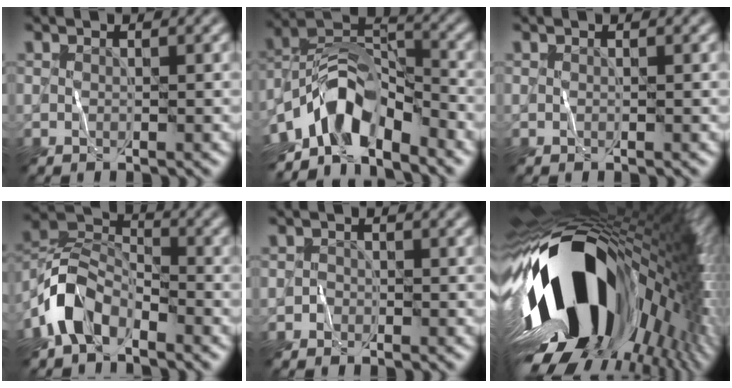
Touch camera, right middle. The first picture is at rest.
{"total": 8.9, "force": [-5.6, 4.0, 5.6], "torque": [-0.087, 0.009, -0.114]}
{"total": 0.0}
{"total": 5.6, "force": [-3.5, 3.3, 2.9], "torque": [-0.055, 0.007, -0.080]}
{"total": 0.5, "force": [-0.3, 0.4, -0.1], "torque": [0.007, 0.005, -0.005]}
{"total": 20.4, "force": [-2.7, 10.5, 17.3], "torque": [-0.313, -0.037, -0.050]}